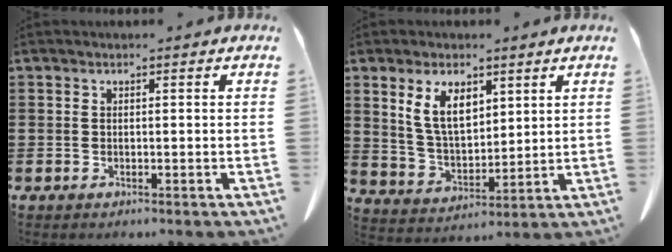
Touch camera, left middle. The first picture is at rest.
{"total": 7.9, "force": [4.4, 4.1, 5.2], "torque": [-0.116, 0.004, 0.084]}